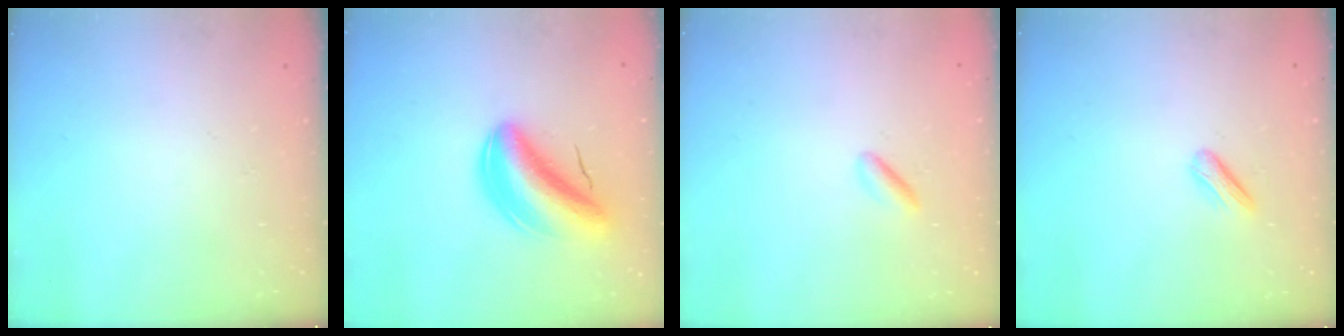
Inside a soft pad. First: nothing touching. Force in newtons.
{"total": 9.1, "press": 8.7, "slide": 2.7}
{"total": 1.6, "press": 1.4, "slide": 0.7}
{"total": 3.7, "press": 3.6, "slide": 1.0}